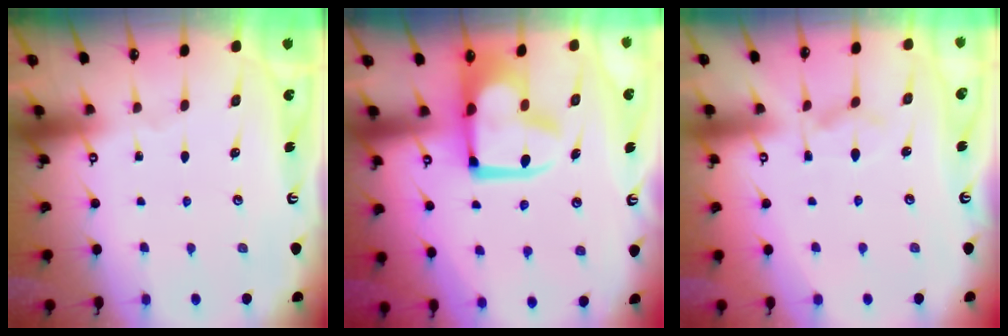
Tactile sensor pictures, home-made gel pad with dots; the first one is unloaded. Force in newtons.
{"total": 13.7, "press": 13.7, "slide": 1.1}
{"total": 6.1, "press": 6.0, "slide": 0.9}